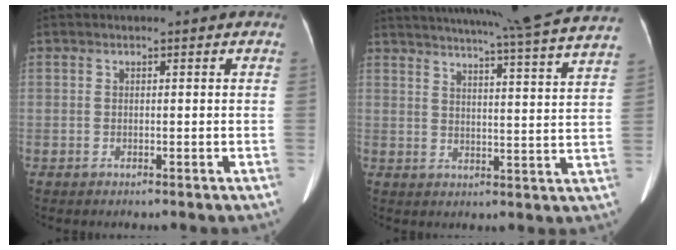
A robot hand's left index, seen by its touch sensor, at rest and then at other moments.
{"total": 25.4, "force": [22.9, -1.3, 11.0], "torque": [-0.174, -0.045, 0.278]}